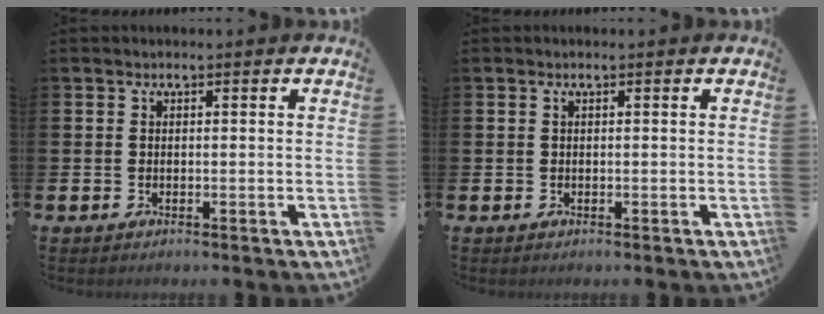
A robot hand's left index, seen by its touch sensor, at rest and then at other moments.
{"total": 0.0}